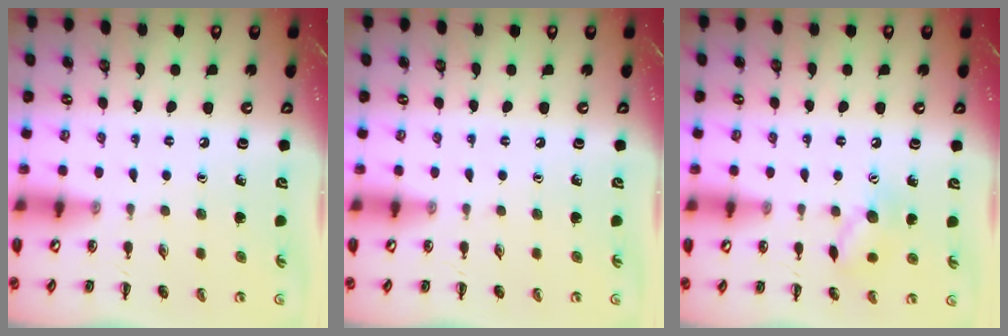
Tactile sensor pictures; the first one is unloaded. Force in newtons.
{"total": 0.0}
{"total": 8.5, "press": 8.4, "slide": 0.3}